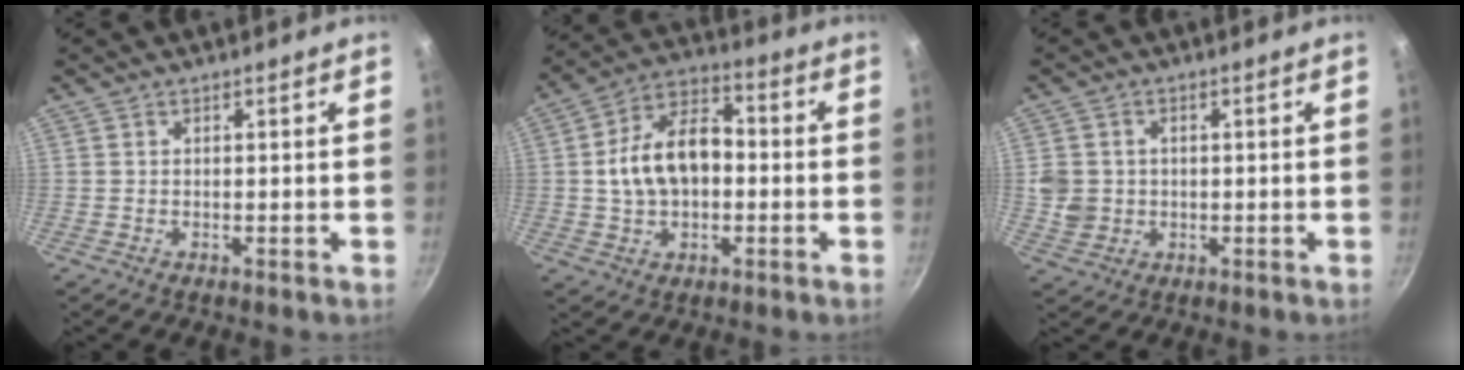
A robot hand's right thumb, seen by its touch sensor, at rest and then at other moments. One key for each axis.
{"total": 13.5, "fx": -0.1, "fy": 8.7, "fz": 10.4, "tx": -0.164, "ty": 0.029, "tz": -0.008}
{"total": 5.1, "fx": 0.1, "fy": 4.6, "fz": 2.3, "tx": -0.030, "ty": 0.002, "tz": 0.009}